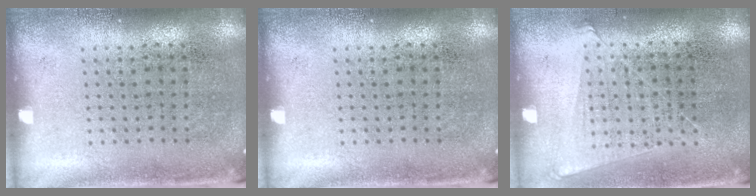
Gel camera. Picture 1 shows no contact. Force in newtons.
{"total": 0.0}
{"total": 1.0, "press": 0.9, "slide": 0.4}